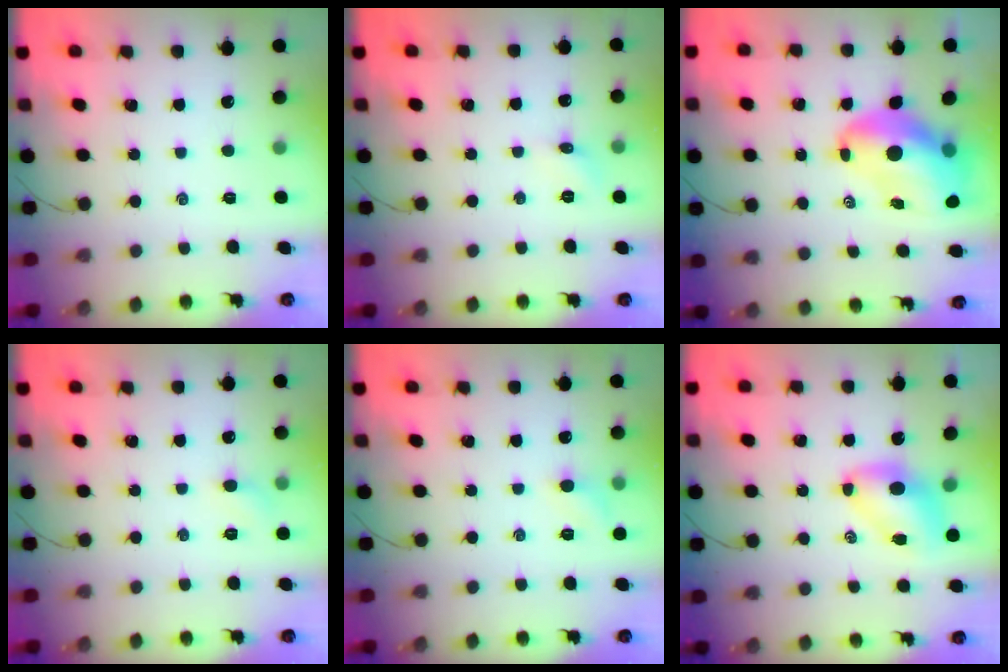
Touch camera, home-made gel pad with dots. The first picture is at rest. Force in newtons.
{"total": 4.7, "press": 4.5, "slide": 1.5}
{"total": 13.7, "press": 13.2, "slide": 3.7}
{"total": 3.6, "press": 3.4, "slide": 1.2}
{"total": 5.7, "press": 5.5, "slide": 1.7}
{"total": 6.9, "press": 6.8, "slide": 1.2}